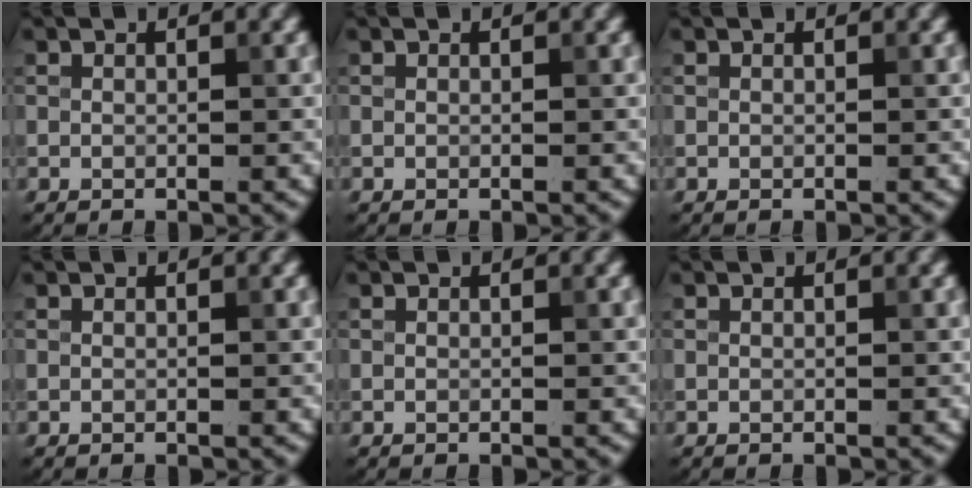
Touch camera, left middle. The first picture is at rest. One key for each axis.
{"total": 0.0}
{"total": 0.0}
{"total": 0.0}
{"total": 0.0}
{"total": 0.0}